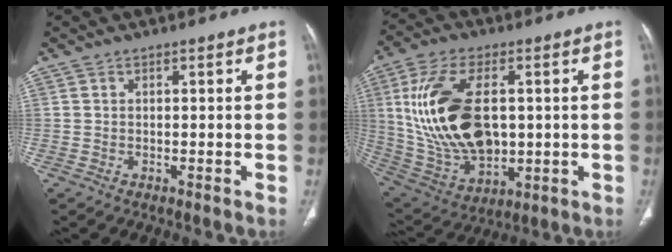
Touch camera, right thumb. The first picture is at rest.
{"total": 21.3, "force": [2.2, 12.2, 17.3], "torque": [-0.333, -0.010, 0.057]}